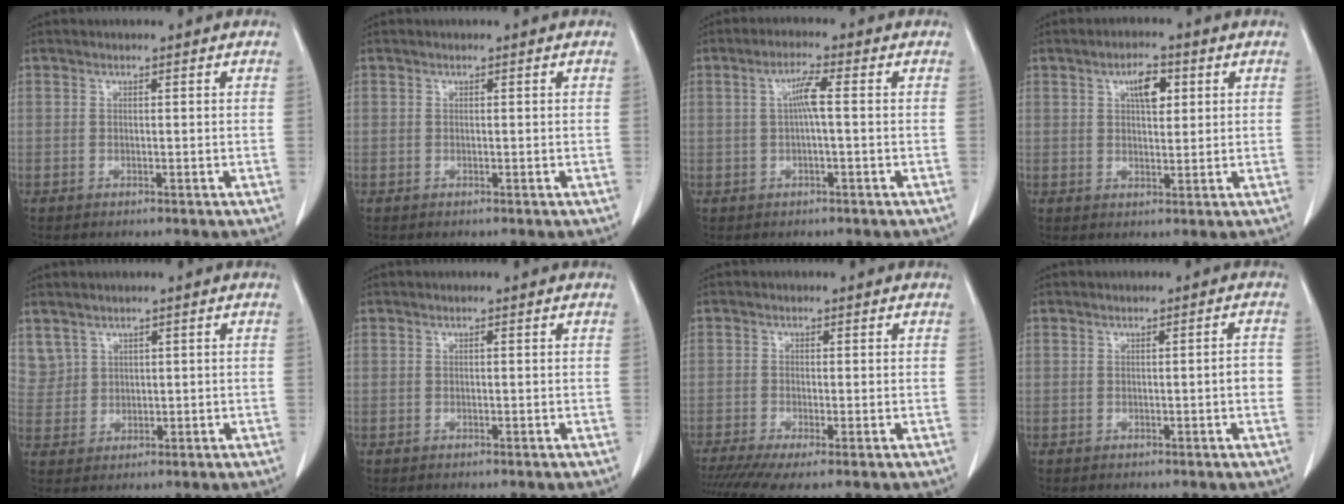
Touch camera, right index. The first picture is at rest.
{"total": 0.0}
{"total": 3.6, "force": [0.3, 0.2, 3.5], "torque": [-0.068, 0.007, 0.006]}
{"total": 4.6, "force": [1.8, 1.7, 3.8], "torque": [-0.063, 0.004, 0.028]}
{"total": 3.7, "force": [2.4, 2.9, 0.2], "torque": [0.000, 0.006, 0.055]}
{"total": 0.0}
{"total": 6.4, "force": [-4.4, 0.7, 4.6], "torque": [-0.076, -0.016, -0.079]}
{"total": 2.1, "force": [-0.4, 0.2, 2.1], "torque": [-0.025, 0.001, -0.006]}